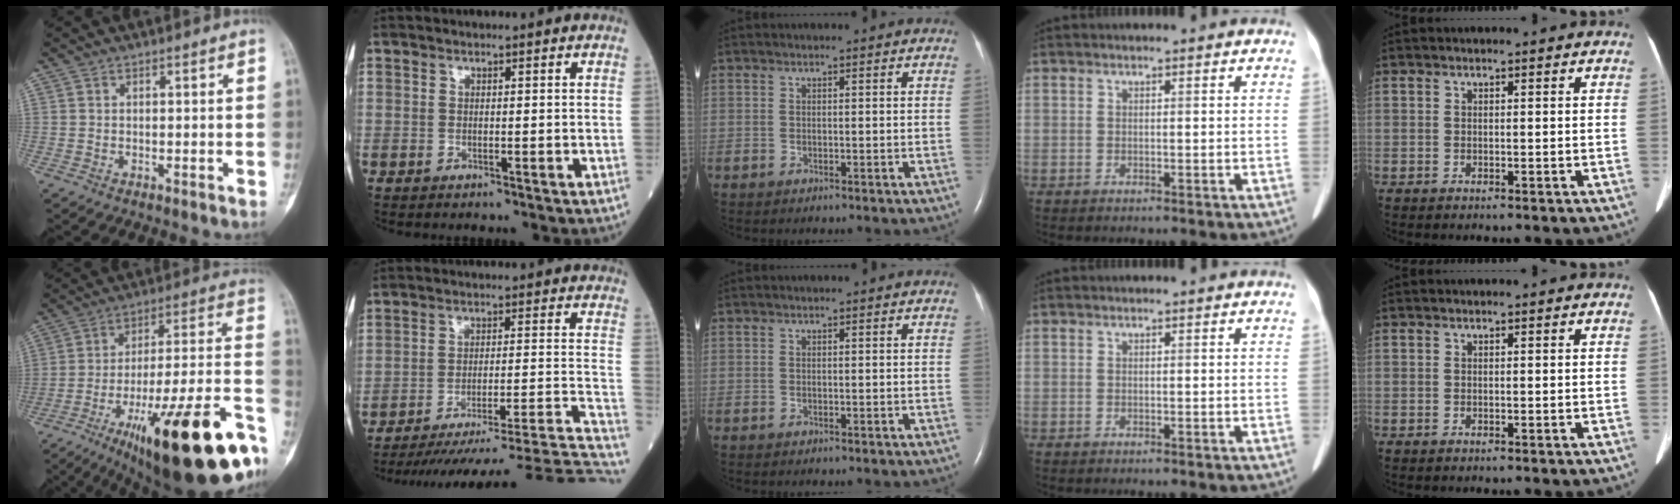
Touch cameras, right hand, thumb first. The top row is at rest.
{"thumb": {"total": 32.6, "force": [-17.1, 7.9, 26.6], "torque": [-0.326, 0.055, -0.260]}, "index": {"total": 27.2, "force": [-24.9, -0.9, 10.9], "torque": [-0.065, -0.010, -0.330]}}